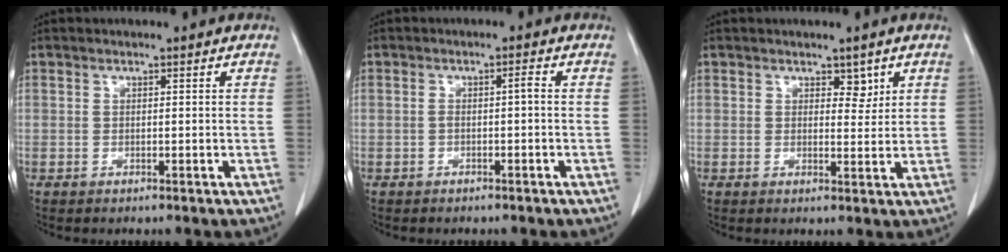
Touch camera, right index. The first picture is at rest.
{"total": 1.5, "force": [-0.3, 0.1, 1.4], "torque": [-0.024, 0.004, -0.006]}
{"total": 2.5, "force": [1.4, 1.4, 1.4], "torque": [-0.009, -0.004, 0.021]}